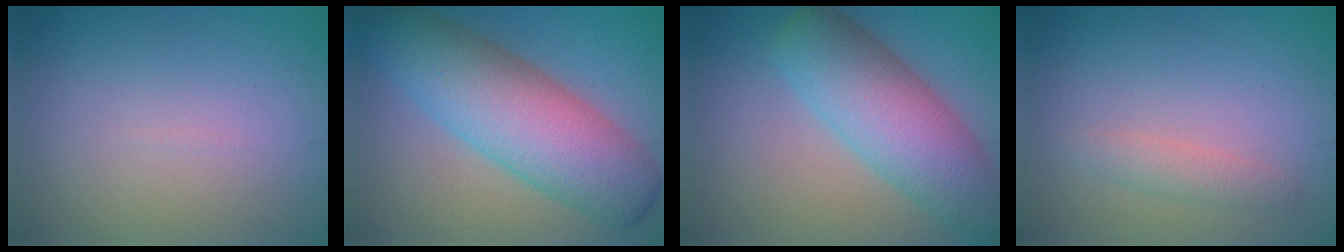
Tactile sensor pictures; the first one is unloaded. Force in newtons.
{"total": 9.2, "press": 9.2, "slide": 0.1}
{"total": 7.7, "press": 7.7, "slide": 0.3}
{"total": 1.6, "press": 1.6, "slide": 0.0}